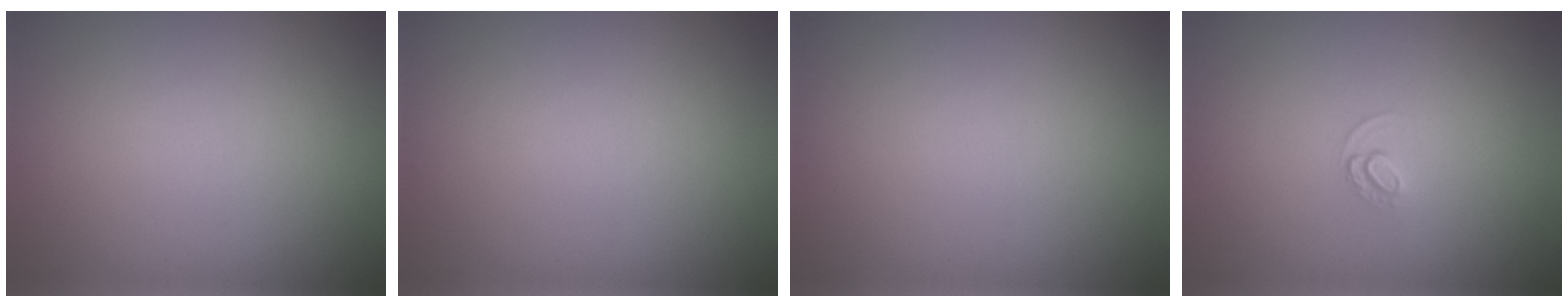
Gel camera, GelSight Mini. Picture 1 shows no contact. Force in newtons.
{"total": 0.0}
{"total": 0.0}
{"total": 0.9, "press": 0.4, "slide": 0.8}